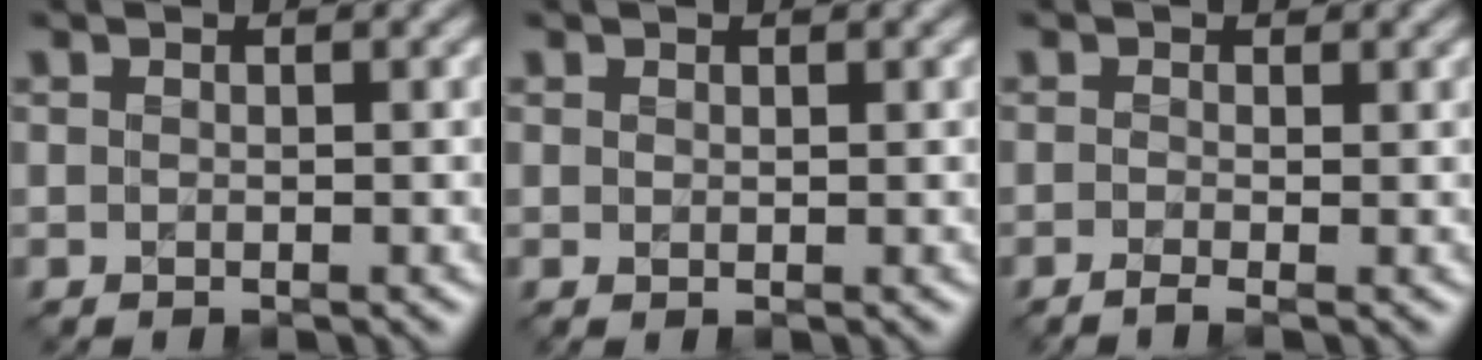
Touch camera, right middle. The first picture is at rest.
{"total": 0.5, "force": [0.5, 0.1, 0.0], "torque": [-0.001, 0.003, 0.008]}
{"total": 0.7, "force": [-0.3, 0.2, 0.7], "torque": [-0.015, 0.000, -0.013]}